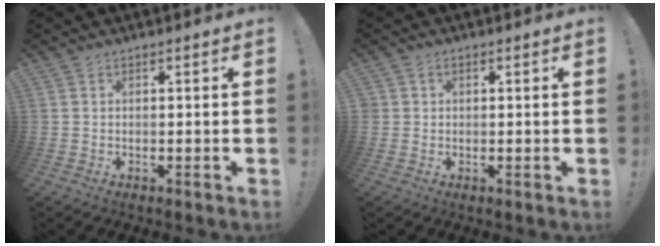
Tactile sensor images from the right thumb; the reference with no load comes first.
{"total": 1.2, "force": [0.5, 1.0, 0.2], "torque": [-0.001, -0.001, 0.009]}